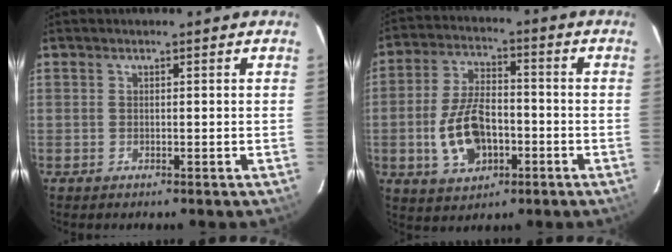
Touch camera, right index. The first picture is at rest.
{"total": 12.2, "force": [-3.3, 6.9, 9.4], "torque": [-0.194, 0.009, -0.048]}